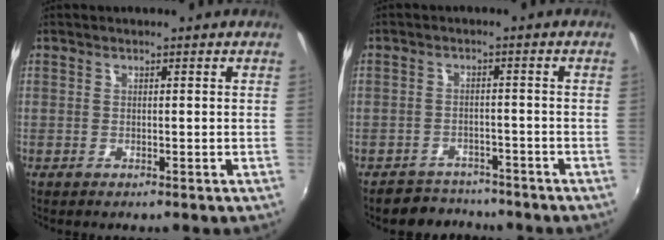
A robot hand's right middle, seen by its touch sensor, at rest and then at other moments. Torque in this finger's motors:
{"motor_torque": [0.34, -0.40, 0.02, 0.03]}